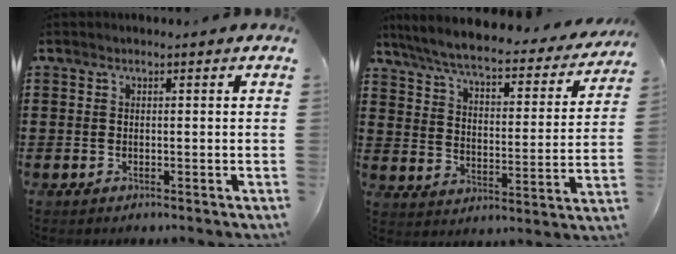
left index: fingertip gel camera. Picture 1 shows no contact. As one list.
[{"total": 6.1, "force": [5.4, 0.5, 2.9], "torque": [-0.080, -0.037, 0.089]}]